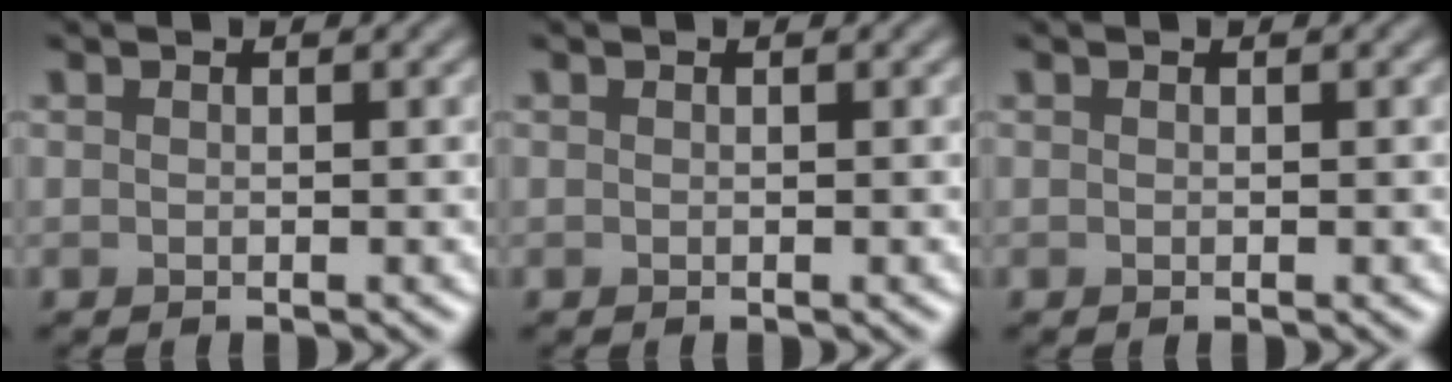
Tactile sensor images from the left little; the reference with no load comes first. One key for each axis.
{"total": 0.0}
{"total": 0.0}